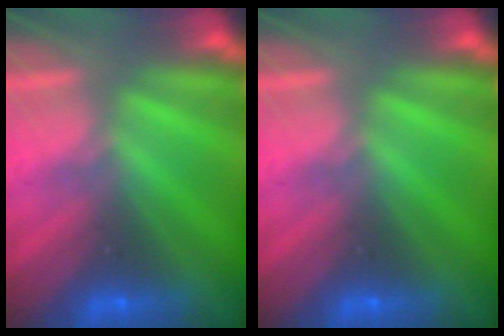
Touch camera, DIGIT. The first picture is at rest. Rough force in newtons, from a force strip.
{"total": 0.0}